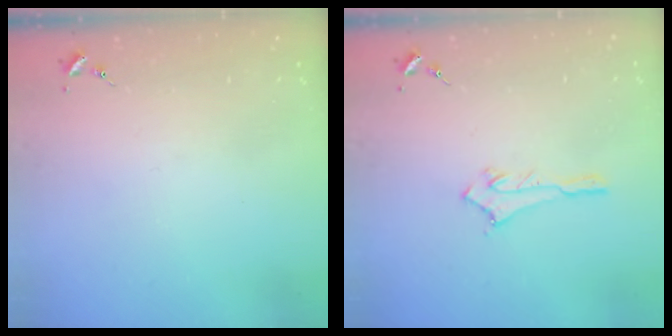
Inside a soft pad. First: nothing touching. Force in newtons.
{"total": 3.7, "press": 3.7, "slide": 0.1}